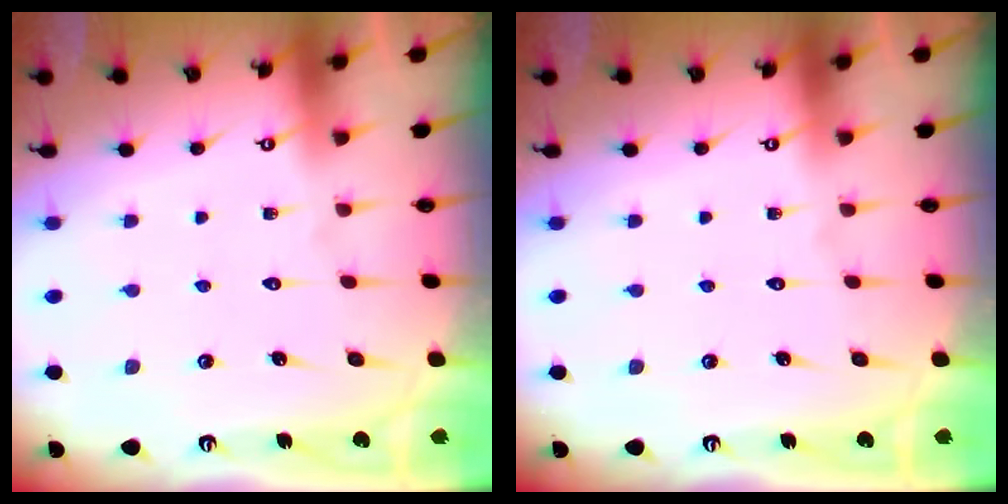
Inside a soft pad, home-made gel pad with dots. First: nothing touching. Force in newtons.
{"total": 0.0}